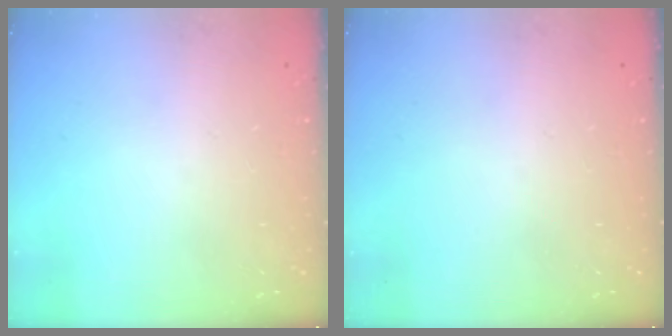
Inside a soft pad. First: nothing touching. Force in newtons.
{"total": 0.0}